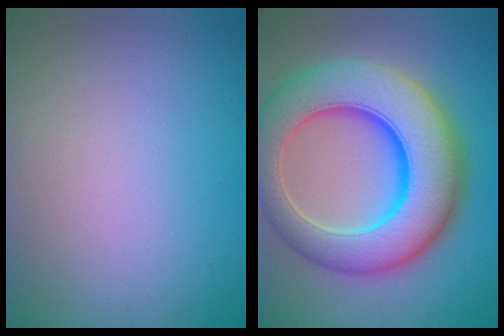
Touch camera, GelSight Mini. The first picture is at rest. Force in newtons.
{"total": 12.6, "press": 12.6, "slide": 0.4}